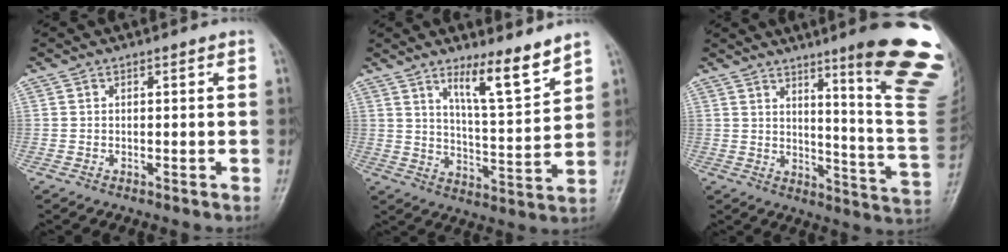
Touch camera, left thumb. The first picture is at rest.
{"total": 10.0, "force": [7.2, 1.4, 6.7], "torque": [-0.102, -0.065, 0.127]}
{"total": 22.0, "force": [12.2, 2.1, 18.2], "torque": [-0.196, -0.074, 0.163]}